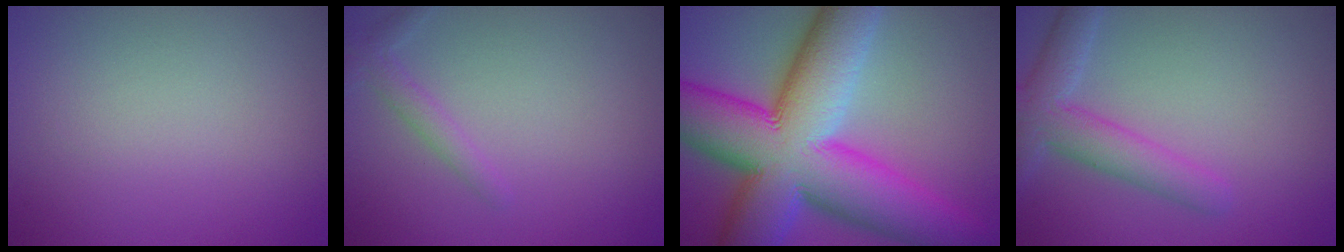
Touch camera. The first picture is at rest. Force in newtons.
{"total": 1.6, "press": 1.6, "slide": 0.1}
{"total": 18.0, "press": 18.0, "slide": 0.6}
{"total": 4.4, "press": 4.4, "slide": 0.2}